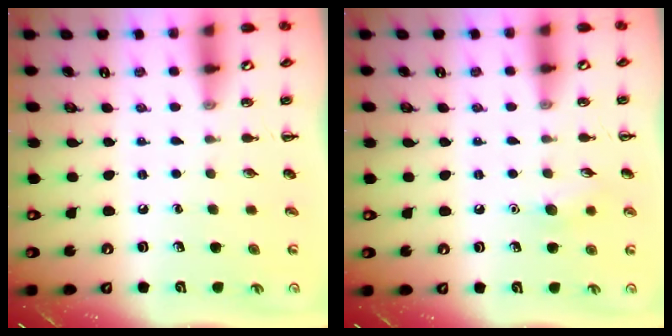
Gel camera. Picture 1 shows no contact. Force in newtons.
{"total": 6.2, "press": 6.0, "slide": 1.7}